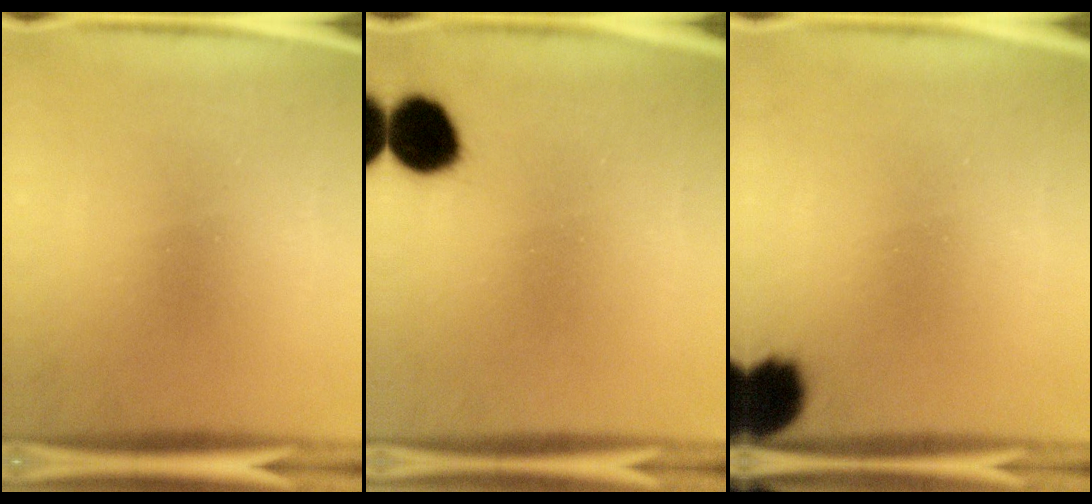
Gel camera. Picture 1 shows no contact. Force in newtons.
{"total": 9.6}
{"total": 10.3}